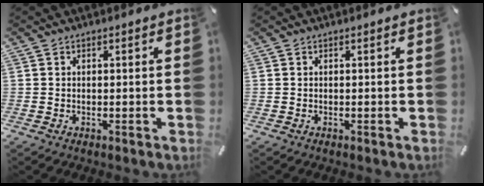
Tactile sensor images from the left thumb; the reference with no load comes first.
{"total": 0.0}